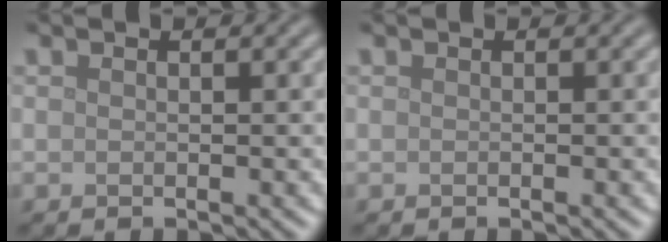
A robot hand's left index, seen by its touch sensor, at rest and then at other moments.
{"total": 0.0}